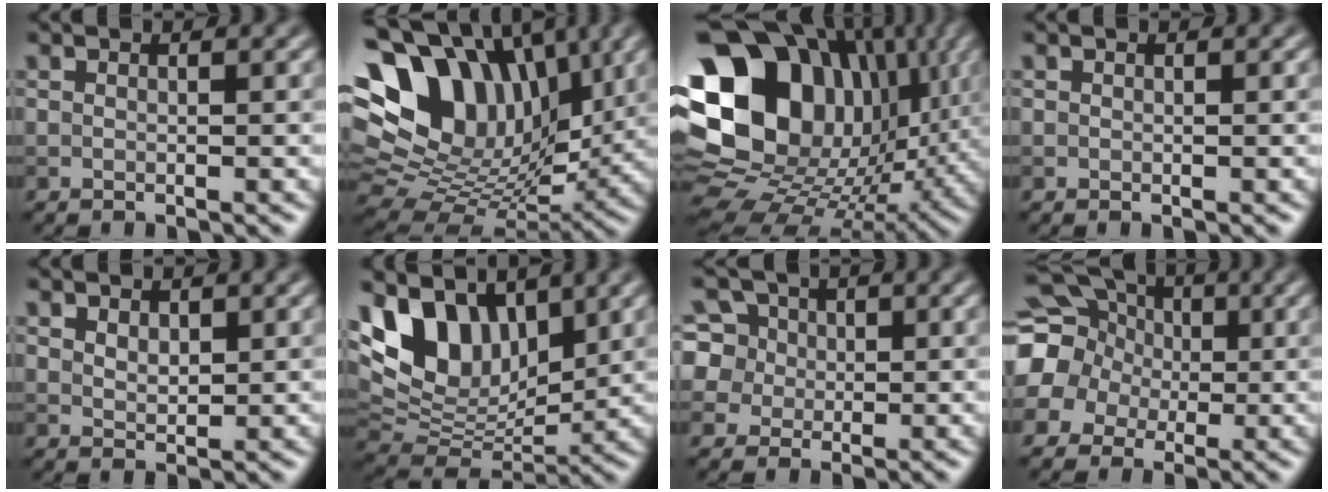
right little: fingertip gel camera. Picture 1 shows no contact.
{"total": 14.2, "force": [5.0, 9.8, 8.8], "torque": [-0.174, 0.015, 0.103]}
{"total": 19.2, "force": [4.1, 14.8, 11.5], "torque": [-0.215, 0.004, 0.096]}
{"total": 0.0}
{"total": 1.5, "force": [1.0, 0.9, 0.8], "torque": [-0.013, -0.001, 0.021]}
{"total": 8.2, "force": [3.9, 5.1, 5.2], "torque": [-0.098, -0.014, 0.071]}
{"total": 4.4, "force": [1.2, 4.0, 1.3], "torque": [-0.040, 0.028, 0.013]}
{"total": 18.0, "force": [2.0, 16.7, 6.3], "torque": [-0.174, 0.007, -0.002]}